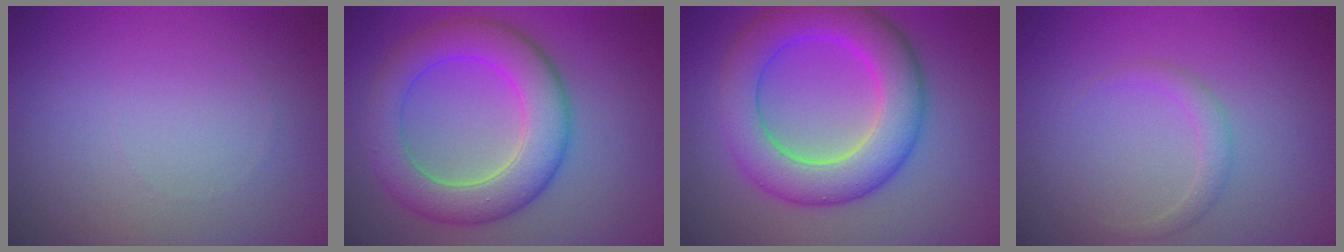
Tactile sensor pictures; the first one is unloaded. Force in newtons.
{"total": 7.3, "press": 7.3, "slide": 0.1}
{"total": 8.3, "press": 8.3, "slide": 0.1}
{"total": 1.4, "press": 1.4, "slide": 0.1}